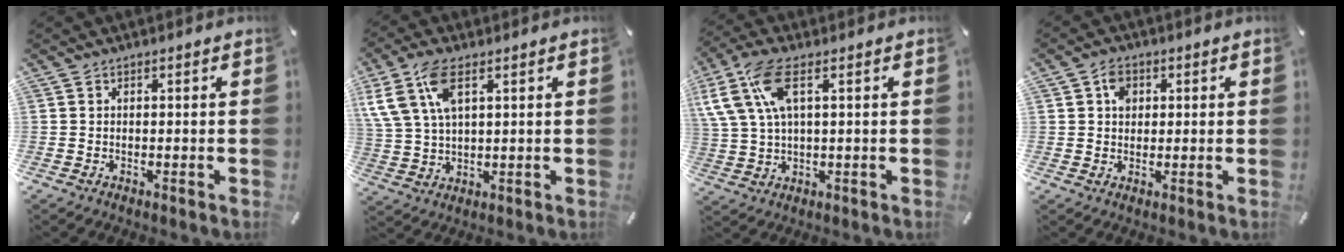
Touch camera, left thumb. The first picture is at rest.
{"total": 10.3, "force": [4.6, 5.0, 7.7], "torque": [-0.177, 0.000, 0.085]}
{"total": 11.8, "force": [4.1, 5.3, 9.8], "torque": [-0.218, -0.002, 0.076]}
{"total": 3.9, "force": [1.0, 3.2, 2.0], "torque": [-0.019, 0.000, 0.010]}